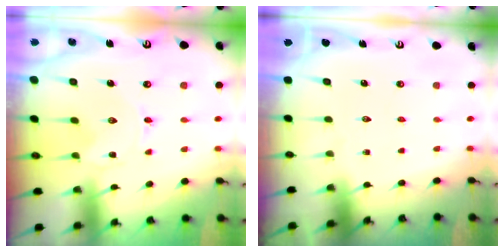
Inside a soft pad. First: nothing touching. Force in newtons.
{"total": 0.0}